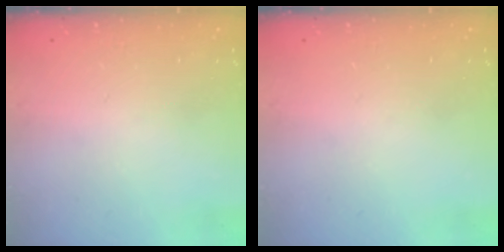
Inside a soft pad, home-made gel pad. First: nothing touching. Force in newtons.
{"total": 0.0}